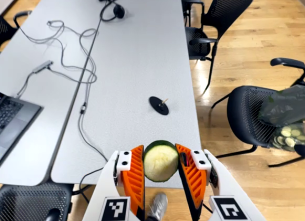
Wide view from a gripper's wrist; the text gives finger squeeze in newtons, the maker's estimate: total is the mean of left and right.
{"total": 12.5, "left": 13.0, "right": 11.9}